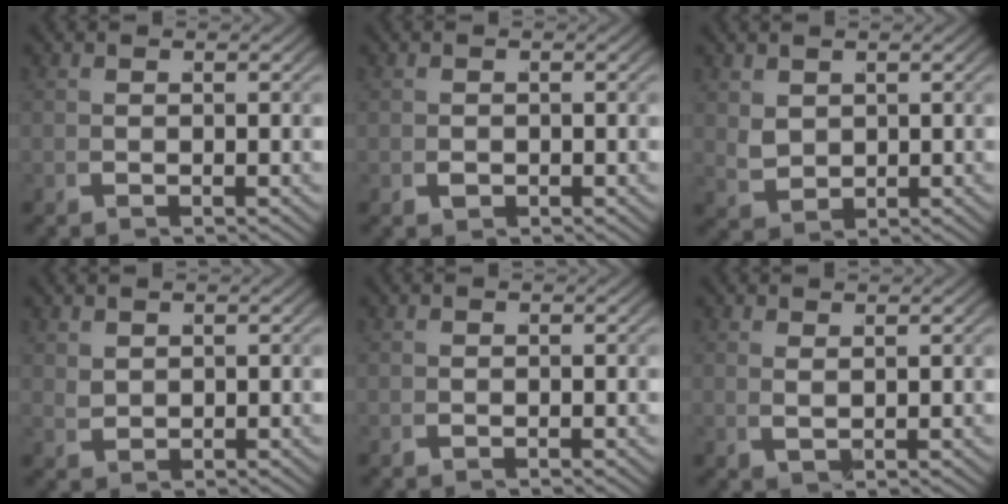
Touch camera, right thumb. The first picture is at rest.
{"total": 0.6, "force": [-0.2, 0.4, 0.4], "torque": [-0.009, -0.006, 0.000]}
{"total": 2.1, "force": [0.8, 1.4, 1.3], "torque": [-0.032, -0.015, 0.033]}
{"total": 1.2, "force": [1.2, 0.1, 0.3], "torque": [-0.005, 0.002, 0.031]}
{"total": 0.0}
{"total": 1.3, "force": [1.1, -0.5, 0.3], "torque": [0.000, 0.007, 0.024]}